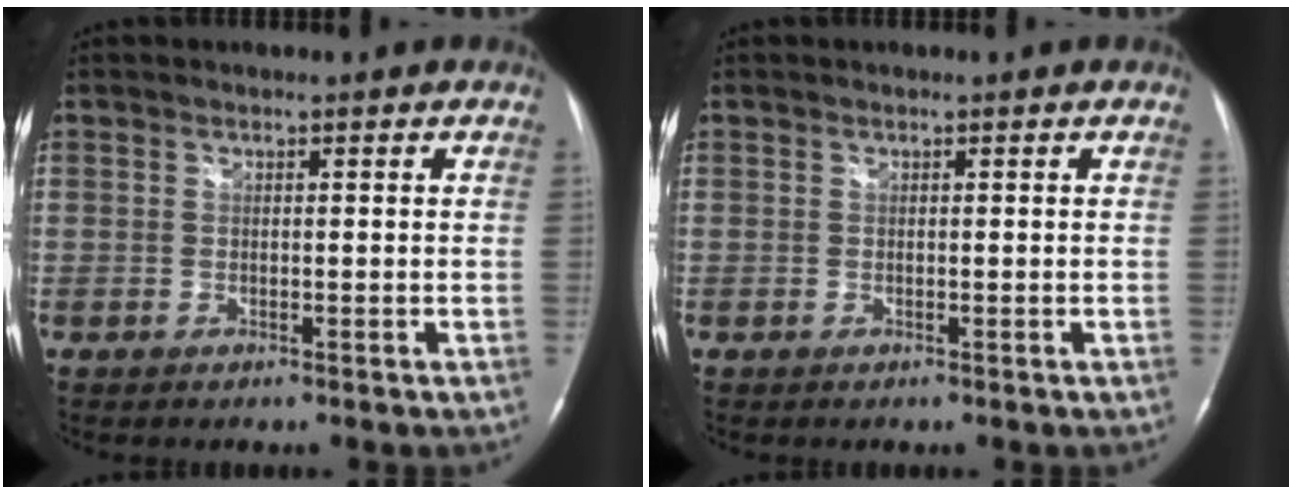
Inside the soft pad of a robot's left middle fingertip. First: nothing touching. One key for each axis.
{"total": 0.0}